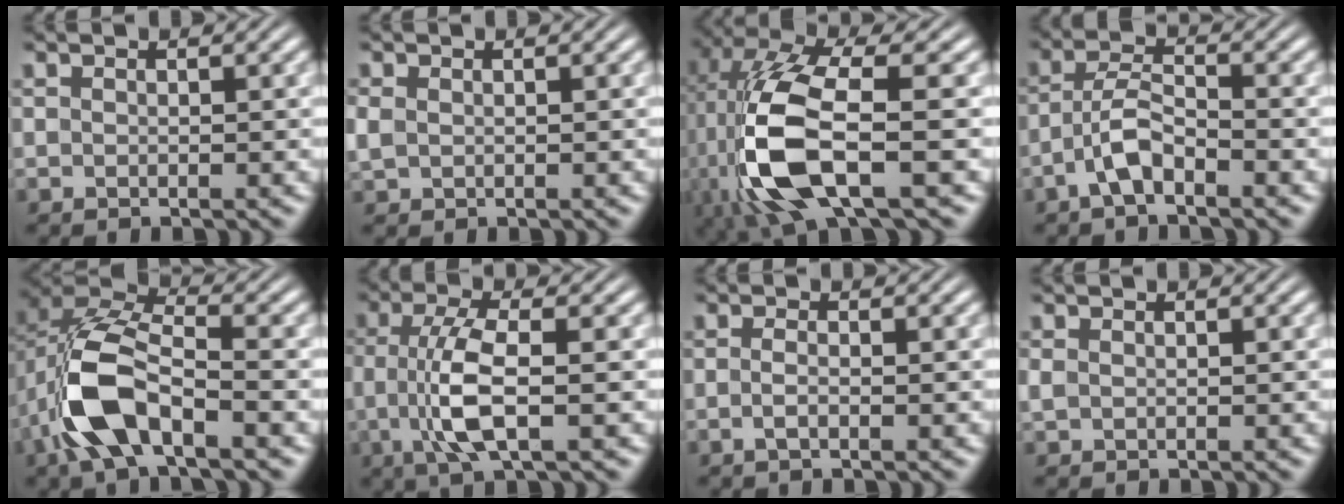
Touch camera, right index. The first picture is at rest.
{"total": 1.3, "force": [0.1, 1.2, 0.6], "torque": [-0.026, -0.009, 0.012]}
{"total": 10.6, "force": [-0.9, 4.8, 9.3], "torque": [-0.227, -0.030, 0.006]}
{"total": 3.6, "force": [-2.2, 1.6, 2.3], "torque": [-0.047, -0.007, -0.039]}
{"total": 10.5, "force": [0.0, 7.2, 7.7], "torque": [-0.194, -0.017, 0.001]}
{"total": 5.3, "force": [-0.6, 1.6, 5.0], "torque": [-0.114, -0.015, -0.001]}
{"total": 1.4, "force": [-1.0, -0.1, 1.0], "torque": [-0.031, -0.015, -0.012]}
{"total": 0.8, "force": [0.0, 0.7, 0.5], "torque": [-0.017, -0.007, 0.008]}